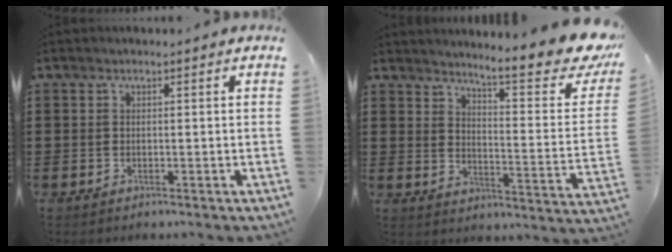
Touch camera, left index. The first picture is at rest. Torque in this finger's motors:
{"motor_torque": [2.14, 0.00, 0.24, 0.10]}